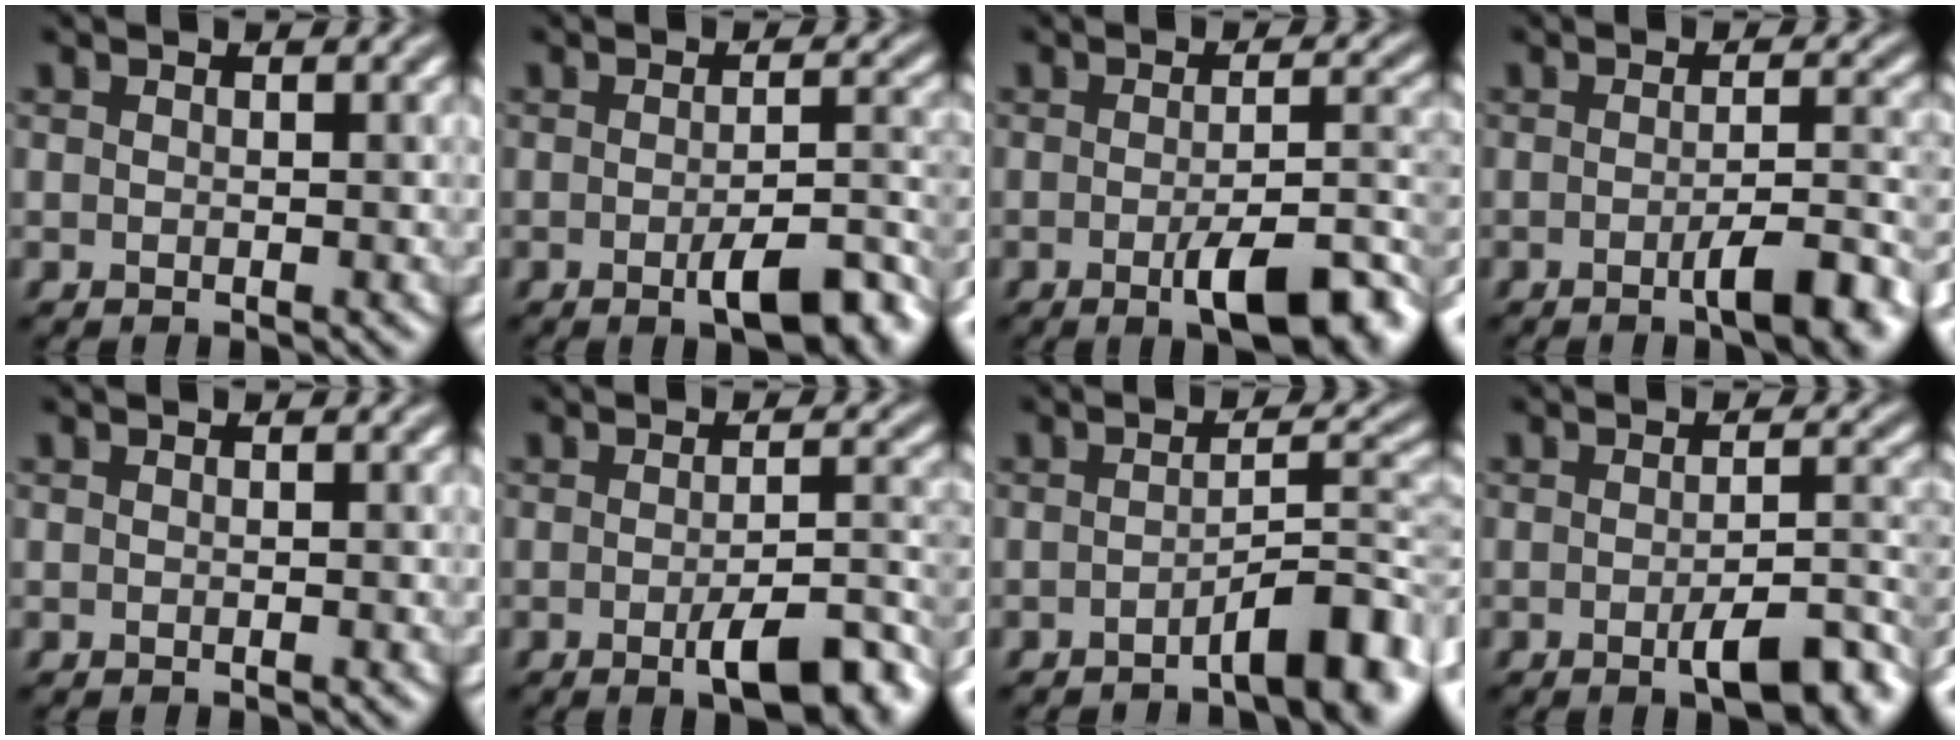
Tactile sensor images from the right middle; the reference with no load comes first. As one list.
[{"total": 5.8, "force": [-2.7, 1.6, 4.9], "torque": [-0.075, -0.002, -0.037]}, {"total": 7.3, "force": [-3.3, 1.9, 6.3], "torque": [-0.091, 0.000, -0.047]}, {"total": 5.0, "force": [-2.2, 1.0, 4.3], "torque": [-0.059, 0.004, -0.036]}, {"total": 0.0}, {"total": 6.4, "force": [-3.0, 1.7, 5.4], "torque": [-0.081, -0.001, -0.041]}, {"total": 5.2, "force": [-3.0, 1.0, 4.1], "torque": [-0.053, 0.012, -0.047]}, {"total": 5.6, "force": [-2.8, 1.5, 4.7], "torque": [-0.070, 0.000, -0.038]}]